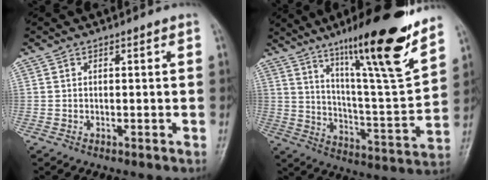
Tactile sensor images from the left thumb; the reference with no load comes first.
{"total": 22.3, "force": [15.0, 2.4, 16.2], "torque": [-0.222, -0.076, 0.244]}